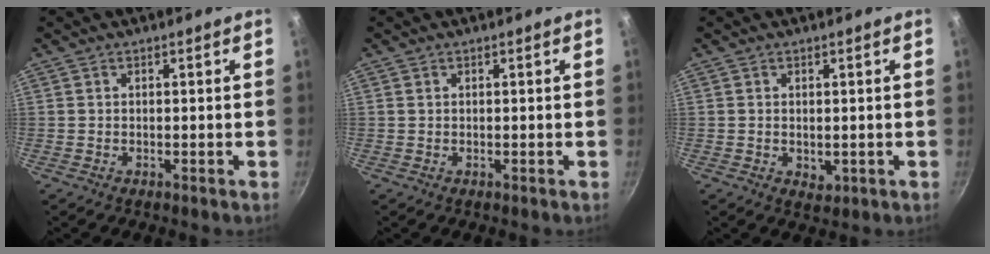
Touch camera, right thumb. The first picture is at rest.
{"total": 0.0}
{"total": 2.0, "force": [0.1, 1.5, 1.3], "torque": [-0.018, -0.005, 0.004]}